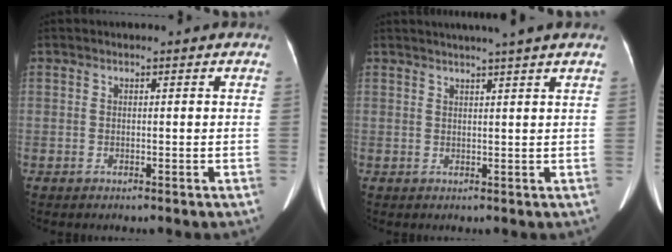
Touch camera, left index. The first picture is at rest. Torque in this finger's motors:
{"motor_torque": [0.11, -0.19, 0.05, 0.08]}